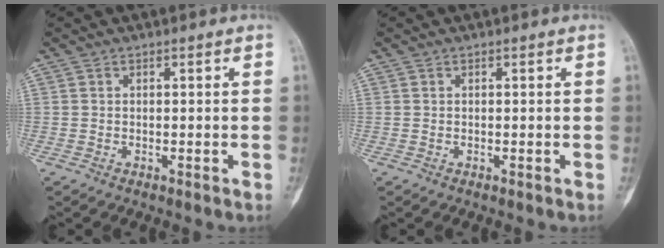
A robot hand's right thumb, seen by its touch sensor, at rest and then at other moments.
{"total": 0.0}